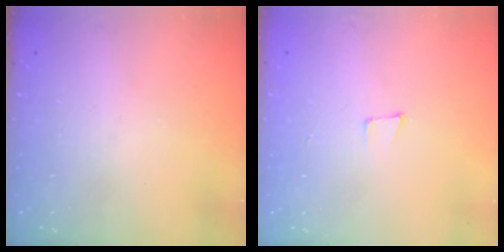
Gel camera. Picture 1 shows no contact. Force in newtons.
{"total": 5.0, "press": 4.2, "slide": 2.7}